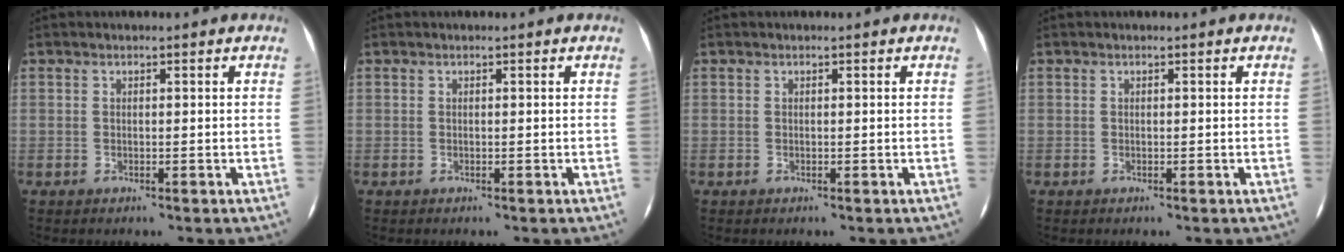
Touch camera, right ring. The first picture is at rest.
{"total": 0.0}
{"total": 0.0}
{"total": 0.0}